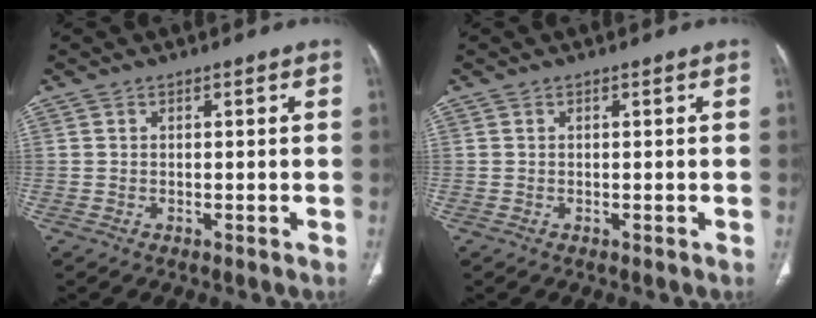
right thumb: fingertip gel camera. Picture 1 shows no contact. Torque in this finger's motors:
{"motor_torque": [0.00, 0.00, -0.10, 0.06, 0.00]}